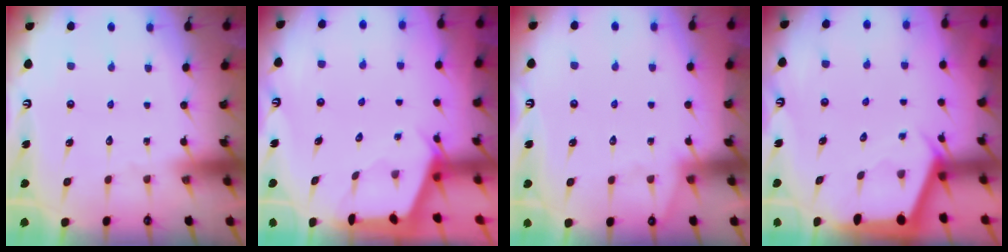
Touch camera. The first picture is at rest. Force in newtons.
{"total": 2.5, "press": 2.5, "slide": 0.3}
{"total": 2.6, "press": 2.6, "slide": 0.4}
{"total": 2.2, "press": 2.2, "slide": 0.3}